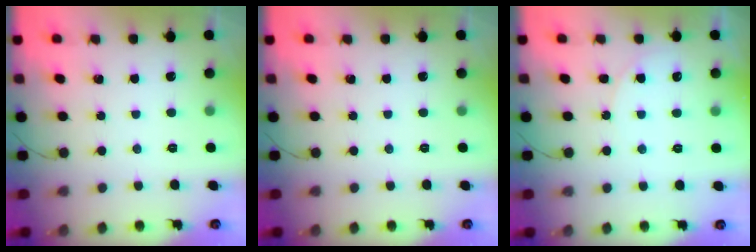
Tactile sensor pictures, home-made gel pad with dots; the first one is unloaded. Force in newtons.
{"total": 0.0}
{"total": 4.4, "press": 4.4, "slide": 0.3}